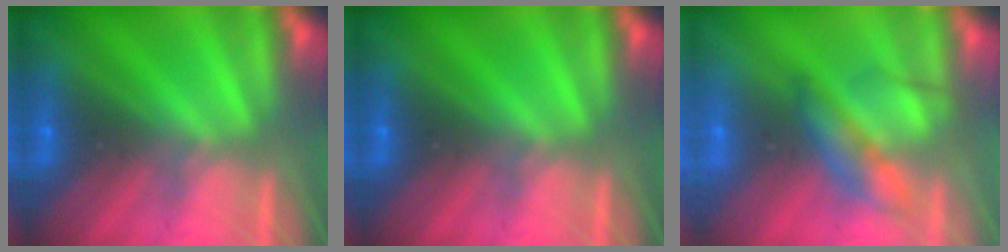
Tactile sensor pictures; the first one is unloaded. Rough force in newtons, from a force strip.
{"total": 0.0}
{"total": 2.3}